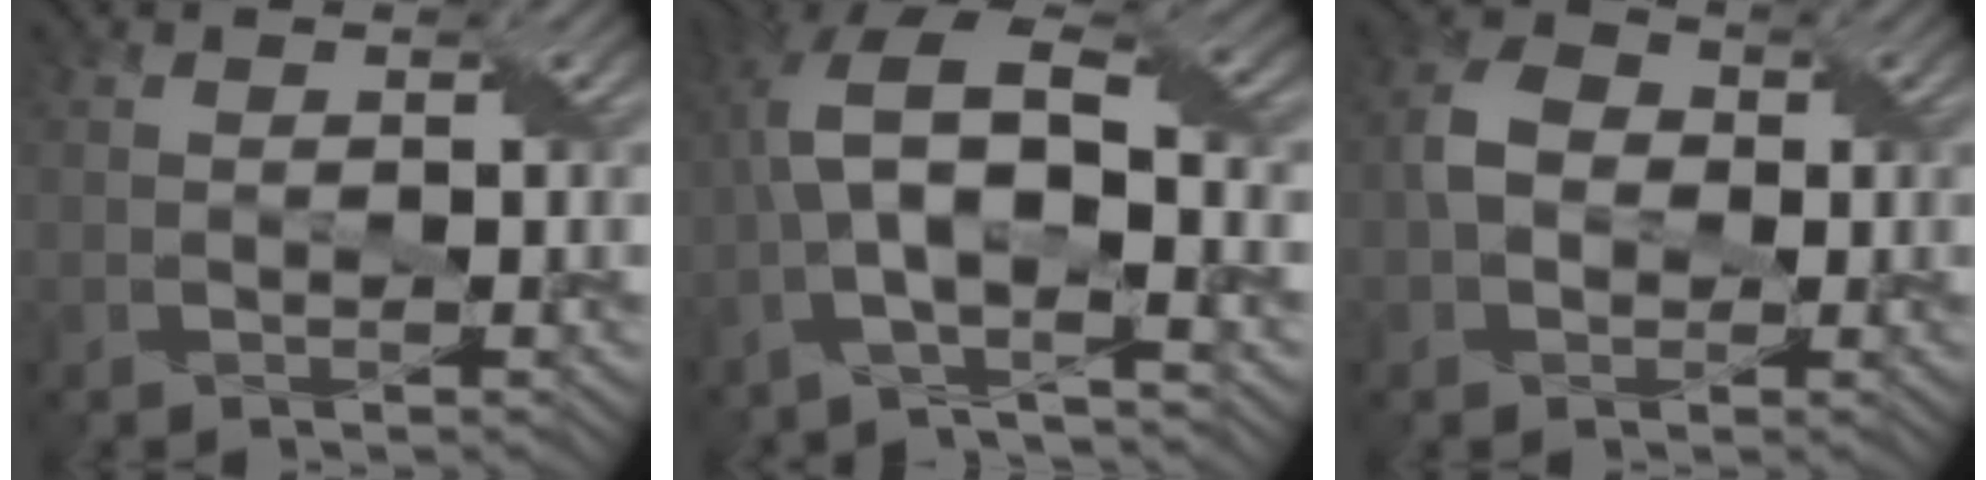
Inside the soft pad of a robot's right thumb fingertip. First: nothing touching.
{"total": 11.6, "force": [-2.5, 4.3, 10.4], "torque": [-0.225, 0.009, -0.048]}
{"total": 4.3, "force": [-0.2, 3.6, 2.4], "torque": [-0.053, 0.008, -0.013]}